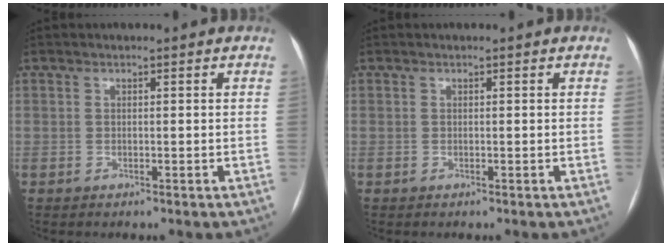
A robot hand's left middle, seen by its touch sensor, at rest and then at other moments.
{"total": 0.0}